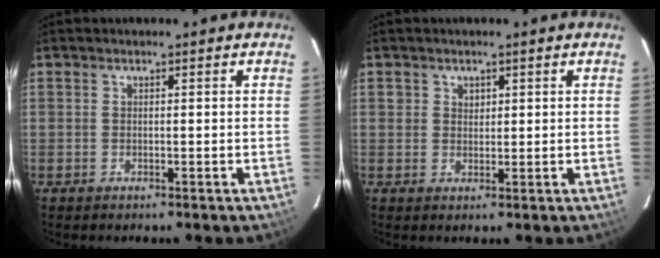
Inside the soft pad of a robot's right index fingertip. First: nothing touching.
{"total": 1.9, "force": [0.8, 1.7, 0.3], "torque": [-0.002, 0.006, 0.013]}